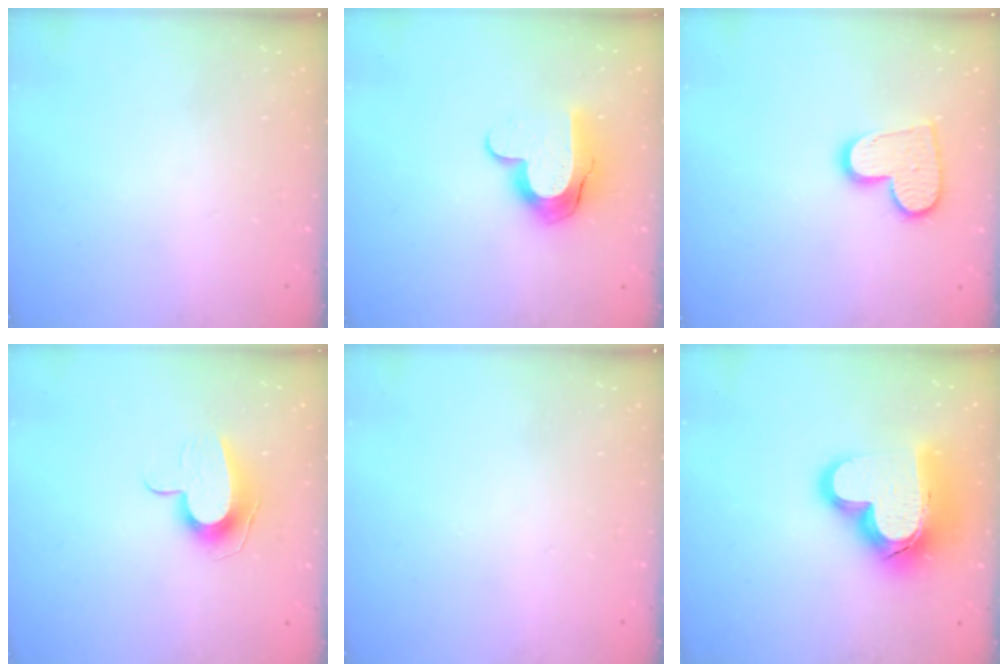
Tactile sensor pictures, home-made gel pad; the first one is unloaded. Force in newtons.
{"total": 11.1, "press": 11.1, "slide": 0.8}
{"total": 13.0, "press": 13.0, "slide": 1.0}
{"total": 9.4, "press": 9.4, "slide": 0.6}
{"total": 0.0}
{"total": 20.9, "press": 20.8, "slide": 1.9}